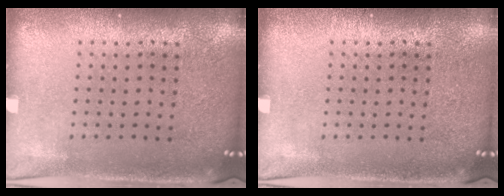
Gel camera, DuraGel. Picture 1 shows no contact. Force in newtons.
{"total": 0.0}